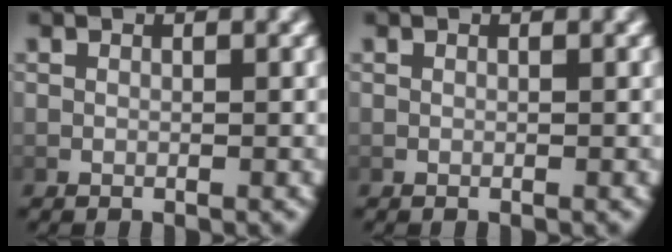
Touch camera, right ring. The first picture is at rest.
{"total": 0.0}